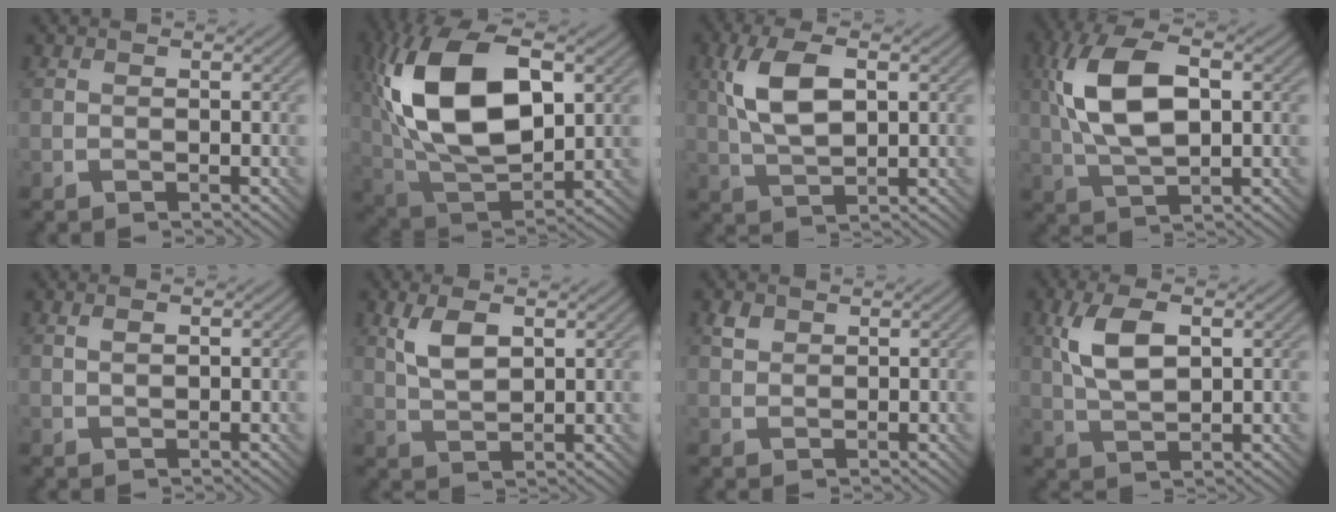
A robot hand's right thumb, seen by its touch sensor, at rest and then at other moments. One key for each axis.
{"total": 17.5, "fx": 4.0, "fy": 9.3, "fz": 14.2, "tx": -0.311, "ty": 0.019, "tz": 0.072}
{"total": 7.7, "fx": 2.0, "fy": 3.5, "fz": 6.6, "tx": -0.145, "ty": 0.009, "tz": 0.039}
{"total": 11.6, "fx": 2.1, "fy": 5.6, "fz": 10.0, "tx": -0.216, "ty": 0.015, "tz": 0.036}
{"total": 1.2, "fx": 0.5, "fy": 0.4, "fz": 1.0, "tx": -0.020, "ty": 0.000, "tz": 0.010}
{"total": 4.7, "fx": 1.9, "fy": 2.2, "fz": 3.7, "tx": -0.086, "ty": 0.001, "tz": 0.041}
{"total": 1.6, "fx": 1.0, "fy": 1.0, "fz": 0.7, "tx": -0.015, "ty": 0.003, "tz": 0.020}
{"total": 6.7, "fx": 2.0, "fy": 3.1, "fz": 5.6, "tx": -0.125, "ty": 0.007, "tz": 0.040}